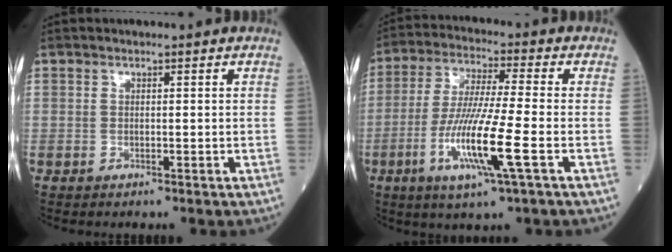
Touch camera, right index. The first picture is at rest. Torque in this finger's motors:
{"motor_torque": [1.51, -0.63, 0.96, 0.21]}